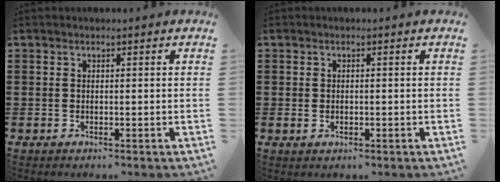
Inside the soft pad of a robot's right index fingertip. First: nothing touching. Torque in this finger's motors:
{"motor_torque": [0.88, 1.26, -0.15, -0.02]}